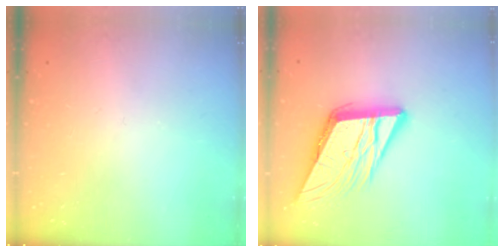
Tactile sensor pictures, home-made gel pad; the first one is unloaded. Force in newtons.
{"total": 15.2, "press": 15.0, "slide": 2.6}